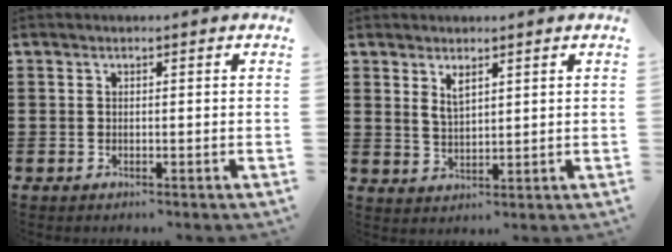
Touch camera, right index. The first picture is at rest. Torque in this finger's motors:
{"motor_torque": [0.86, 1.28, 0.01, 0.00]}